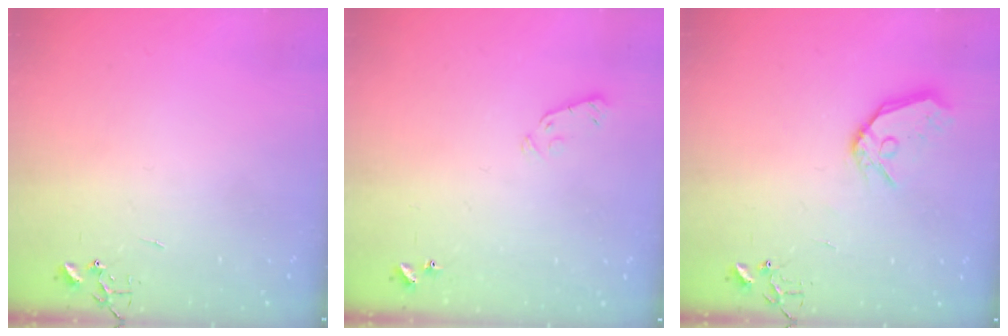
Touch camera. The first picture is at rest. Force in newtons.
{"total": 4.1, "press": 4.1, "slide": 0.6}
{"total": 11.3, "press": 11.2, "slide": 1.5}